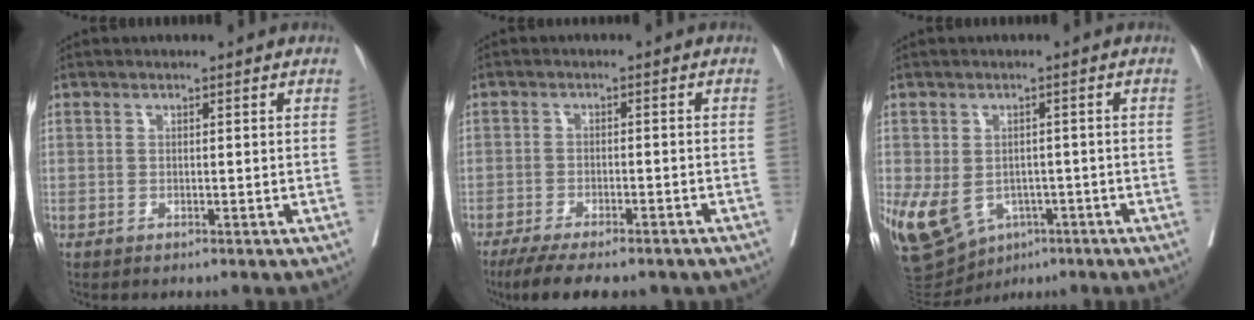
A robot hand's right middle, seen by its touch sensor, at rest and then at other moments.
{"total": 13.0, "force": [-10.1, 3.9, 7.2], "torque": [-0.119, -0.012, -0.143]}
{"total": 12.4, "force": [-4.9, 9.0, 6.9], "torque": [-0.149, 0.000, -0.066]}